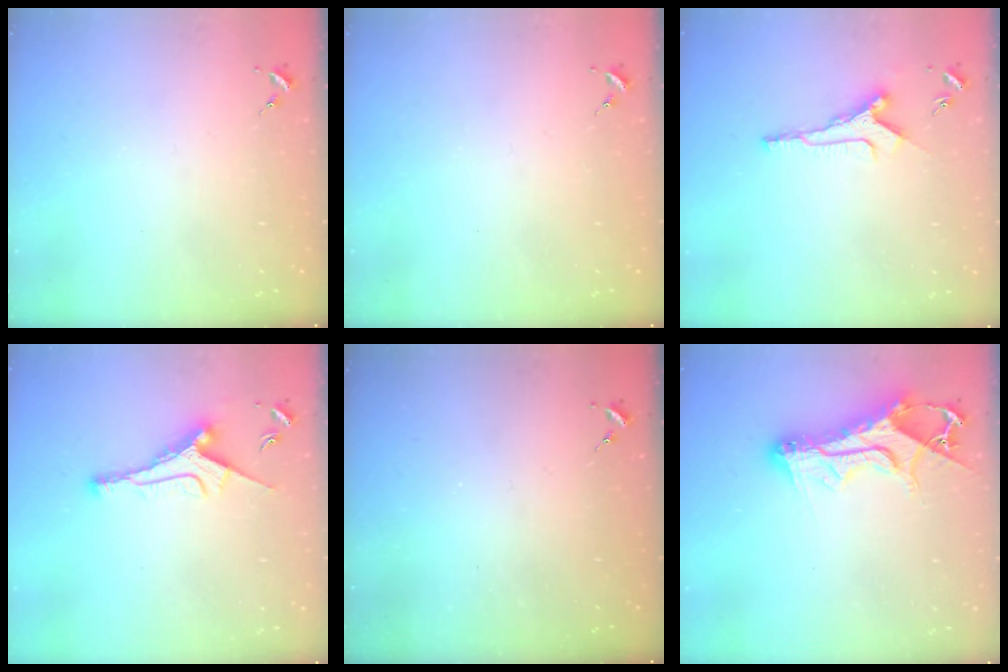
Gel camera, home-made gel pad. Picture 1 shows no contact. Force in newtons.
{"total": 0.0}
{"total": 8.4, "press": 8.4, "slide": 0.7}
{"total": 10.1, "press": 10.1, "slide": 0.3}
{"total": 0.0}
{"total": 14.9, "press": 14.8, "slide": 1.5}